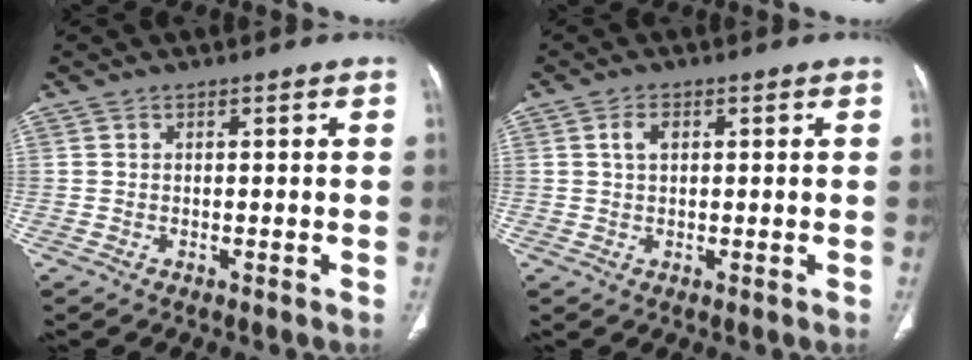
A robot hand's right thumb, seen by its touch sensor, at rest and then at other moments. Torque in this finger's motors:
{"motor_torque": [0.00, 0.26, 0.39, -0.19, 0.00]}